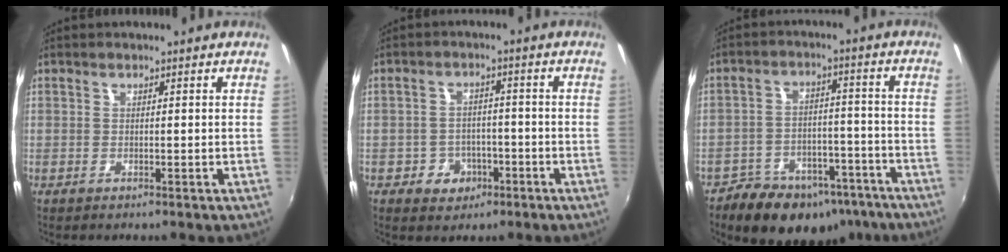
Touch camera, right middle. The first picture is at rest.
{"total": 5.7, "force": [-2.8, 4.7, 1.4], "torque": [-0.039, 0.012, -0.033]}
{"total": 17.8, "force": [-13.1, 9.7, 7.2], "torque": [-0.144, 0.019, -0.167]}